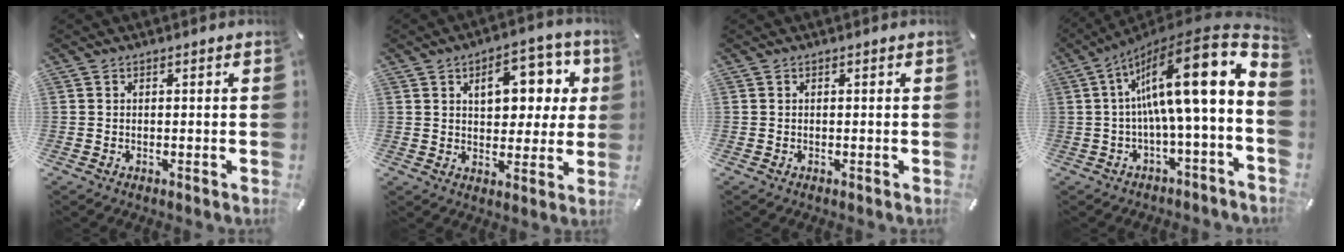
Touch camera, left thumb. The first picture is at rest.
{"total": 13.5, "force": [4.7, 8.3, 9.6], "torque": [-0.119, -0.007, 0.074]}
{"total": 0.0}
{"total": 19.0, "force": [3.9, 3.8, 18.2], "torque": [-0.304, -0.051, 0.054]}